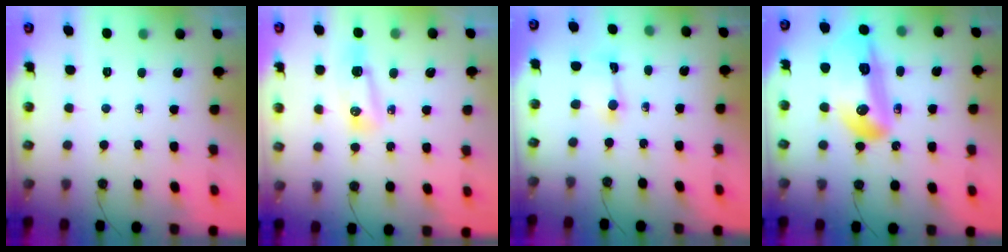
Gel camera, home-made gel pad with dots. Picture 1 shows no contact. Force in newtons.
{"total": 7.8, "press": 7.6, "slide": 1.8}
{"total": 2.1, "press": 2.0, "slide": 0.6}
{"total": 18.3, "press": 18.1, "slide": 2.5}